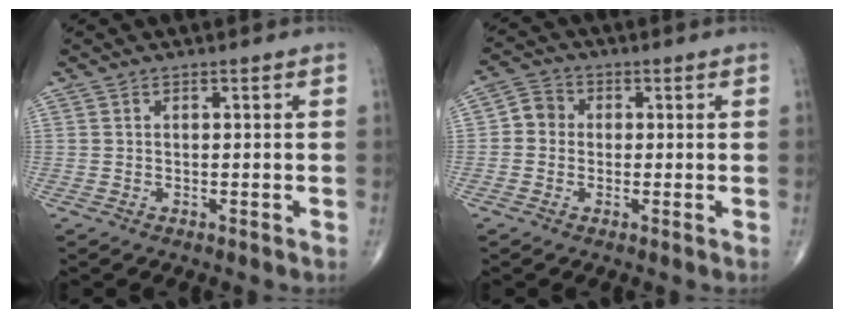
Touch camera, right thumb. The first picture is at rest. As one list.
[{"total": 4.0, "force": [-0.2, 3.6, 1.6], "torque": [-0.010, 0.010, -0.014]}]